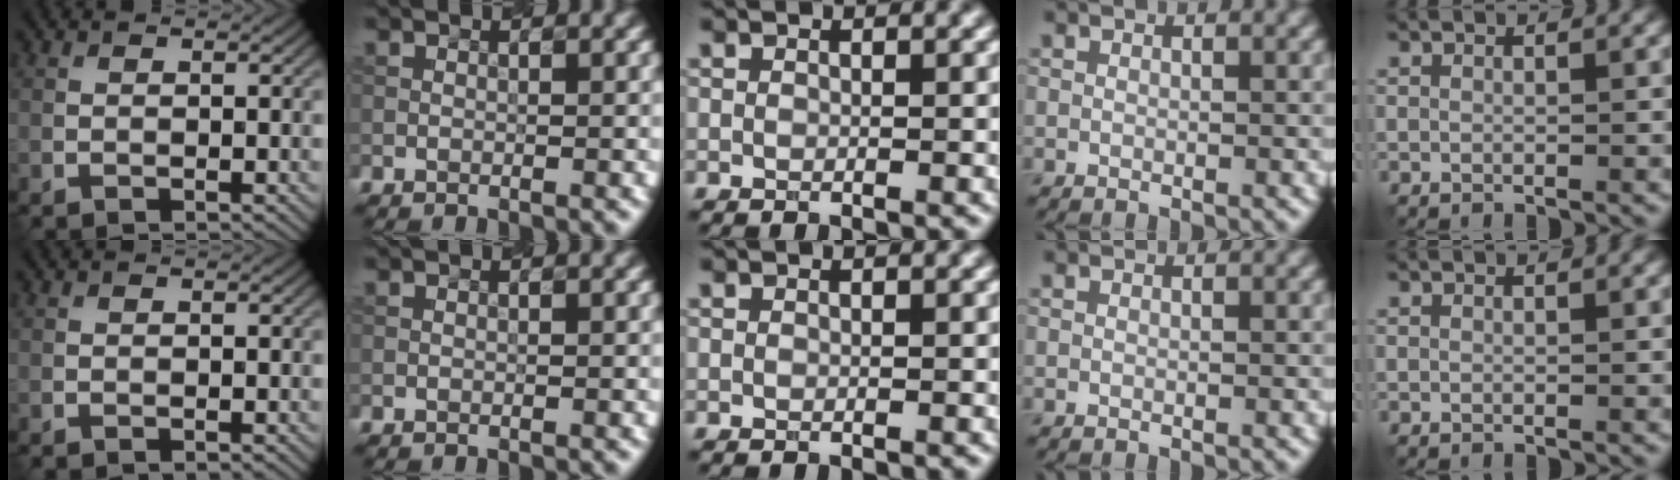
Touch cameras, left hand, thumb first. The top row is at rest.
{}